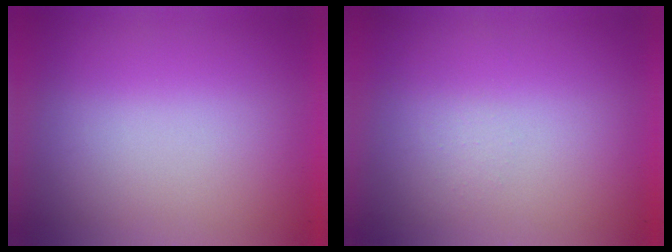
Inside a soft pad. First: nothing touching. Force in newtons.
{"total": 1.3}